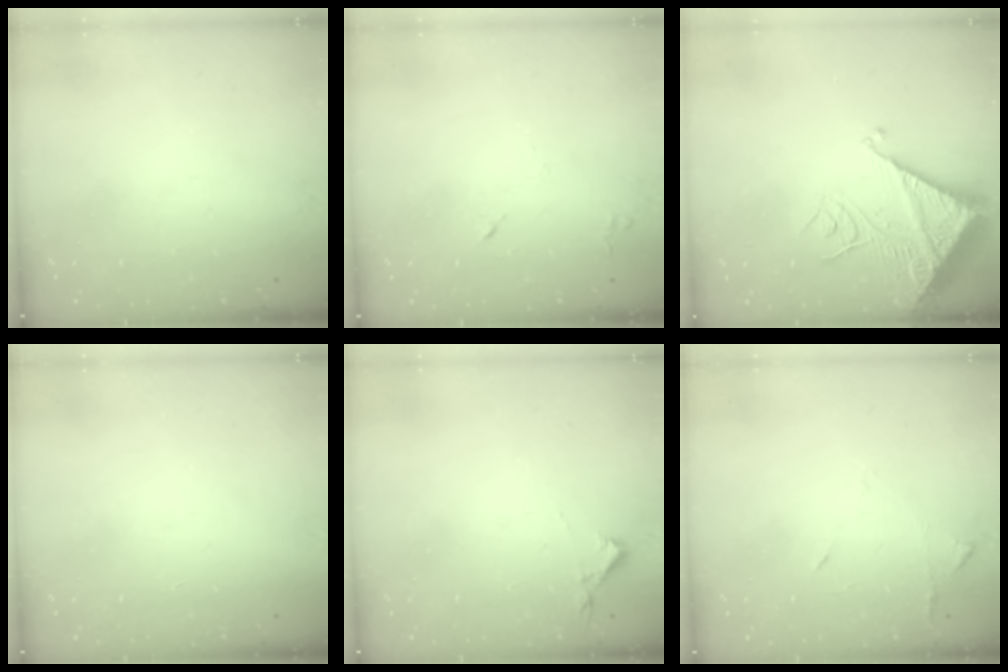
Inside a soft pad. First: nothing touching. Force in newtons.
{"total": 5.6, "press": 5.5, "slide": 0.9}
{"total": 13.1, "press": 13.0, "slide": 1.5}
{"total": 1.6, "press": 1.6, "slide": 0.1}
{"total": 2.9, "press": 2.9, "slide": 0.5}
{"total": 5.8, "press": 5.8, "slide": 0.7}